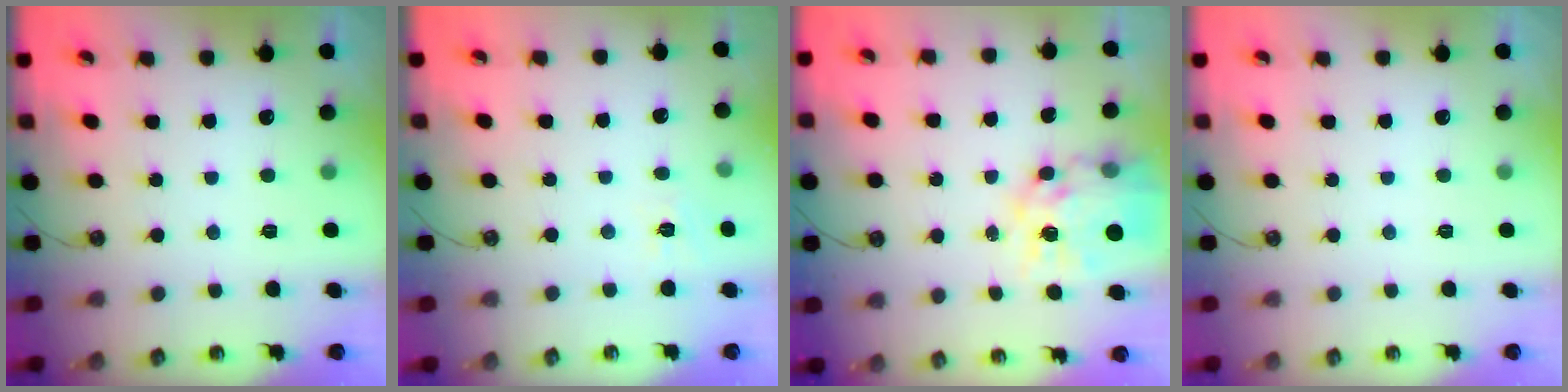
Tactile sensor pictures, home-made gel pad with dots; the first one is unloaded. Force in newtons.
{"total": 4.8, "press": 4.8, "slide": 0.6}
{"total": 15.1, "press": 15.0, "slide": 1.4}
{"total": 0.0}